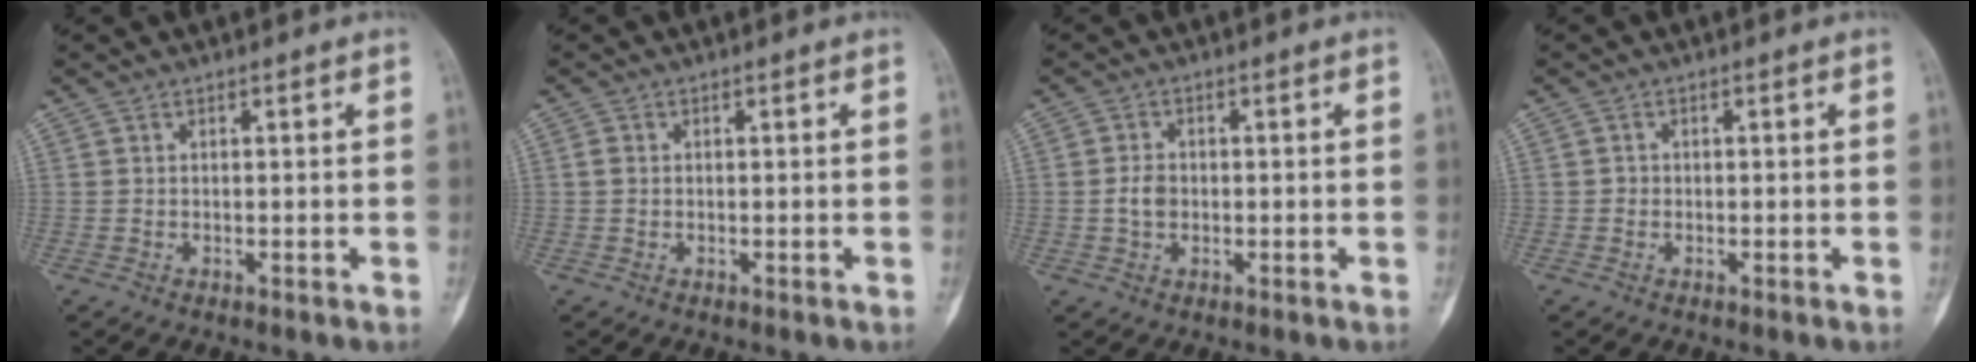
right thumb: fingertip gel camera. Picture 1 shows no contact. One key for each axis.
{"total": 1.0, "fx": 0.0, "fy": 0.8, "fz": 0.6, "tx": -0.010, "ty": 0.001, "tz": 0.000}
{"total": 3.0, "fx": -0.3, "fy": 2.3, "fz": 2.0, "tx": -0.031, "ty": 0.007, "tz": -0.010}
{"total": 0.8, "fx": -0.1, "fy": 0.8, "fz": 0.2, "tx": 0.002, "ty": 0.003, "tz": -0.003}